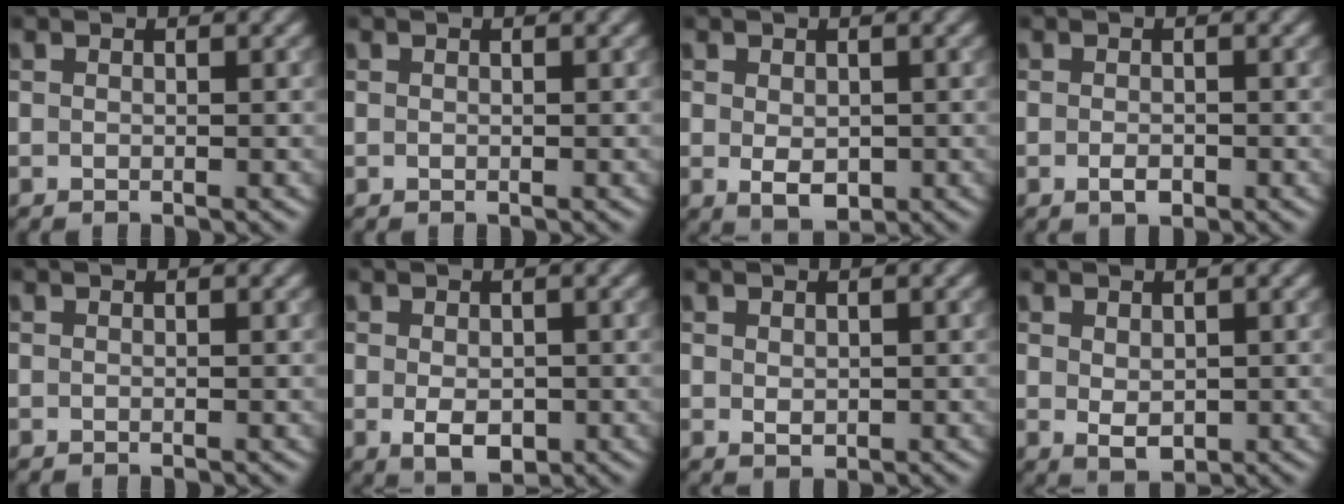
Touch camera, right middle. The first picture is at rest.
{"total": 0.0}
{"total": 2.6, "force": [-0.3, 1.7, 1.9], "torque": [-0.030, -0.007, 0.003]}
{"total": 1.3, "force": [-0.6, 0.7, 1.0], "torque": [-0.018, -0.002, -0.010]}
{"total": 0.0}
{"total": 3.2, "force": [-0.6, 2.0, 2.4], "torque": [-0.043, -0.010, -0.006]}
{"total": 0.9, "force": [0.3, 0.7, 0.5], "torque": [-0.009, -0.004, 0.010]}
{"total": 1.9, "force": [0.3, 1.3, 1.3], "torque": [-0.024, -0.006, 0.013]}